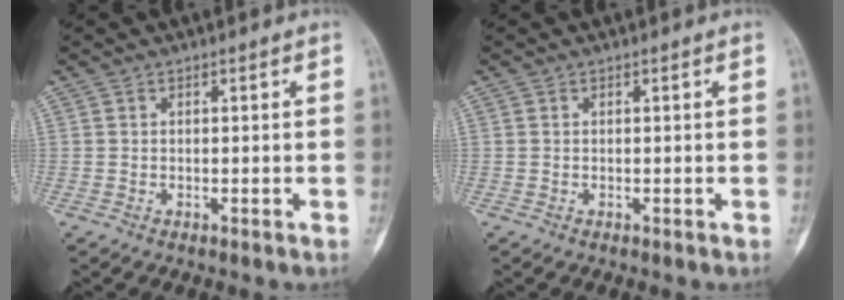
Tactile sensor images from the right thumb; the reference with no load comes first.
{"total": 0.0}